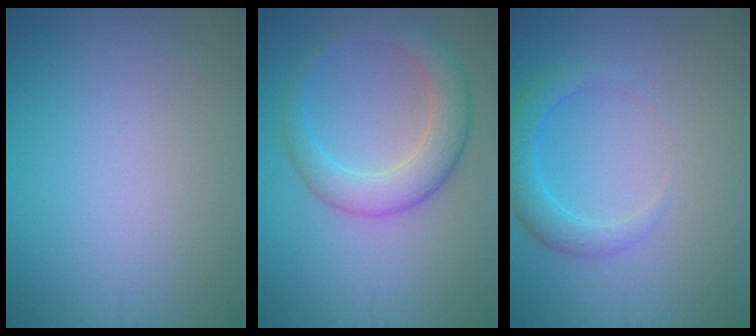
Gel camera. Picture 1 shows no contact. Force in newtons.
{"total": 4.7, "press": 4.7, "slide": 0.1}
{"total": 2.6, "press": 2.6, "slide": 0.2}